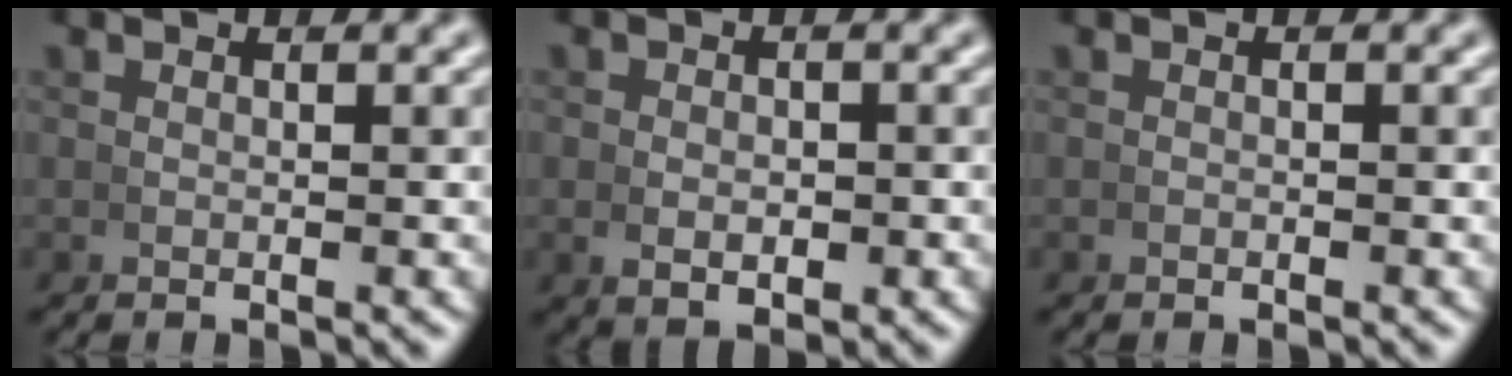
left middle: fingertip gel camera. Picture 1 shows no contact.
{"total": 2.2, "force": [-0.5, 1.2, 1.7], "torque": [-0.032, -0.008, 0.001]}
{"total": 0.0}